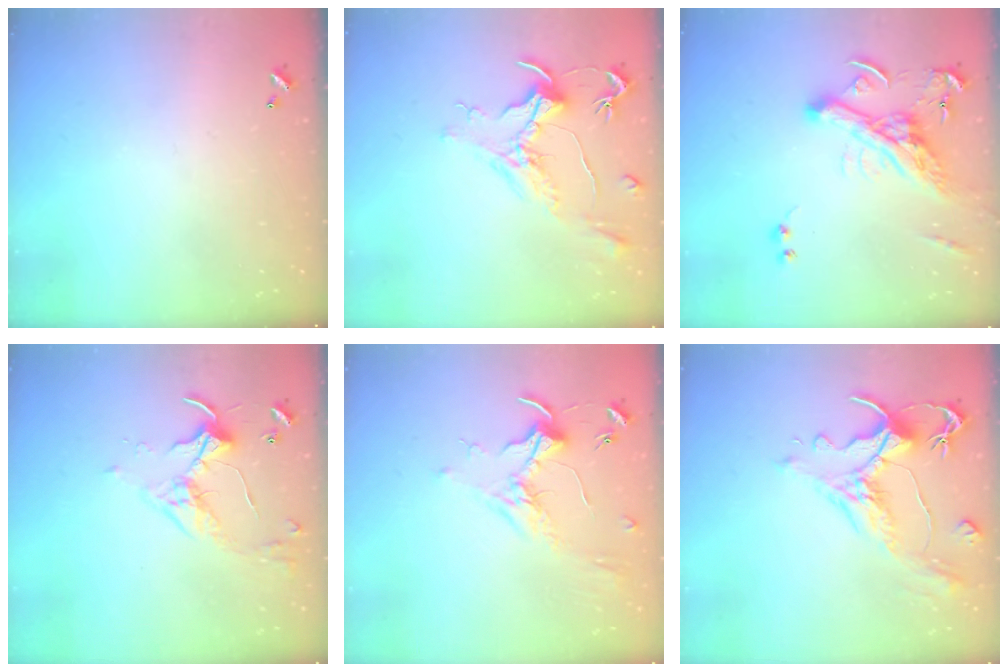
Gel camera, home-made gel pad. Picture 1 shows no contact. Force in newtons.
{"total": 1.5, "press": 1.2, "slide": 1.0}
{"total": 7.9, "press": 7.7, "slide": 1.8}
{"total": 3.4, "press": 3.3, "slide": 0.7}
{"total": 1.7, "press": 1.5, "slide": 0.8}
{"total": 1.6, "press": 0.6, "slide": 1.5}